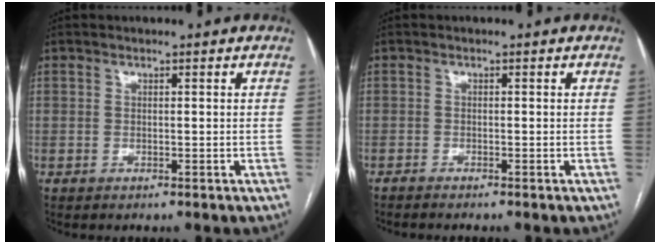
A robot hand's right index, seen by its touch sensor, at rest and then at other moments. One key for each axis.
{"total": 1.8, "fx": -1.6, "fy": -0.2, "fz": 0.8, "tx": -0.014, "ty": -0.002, "tz": -0.021}